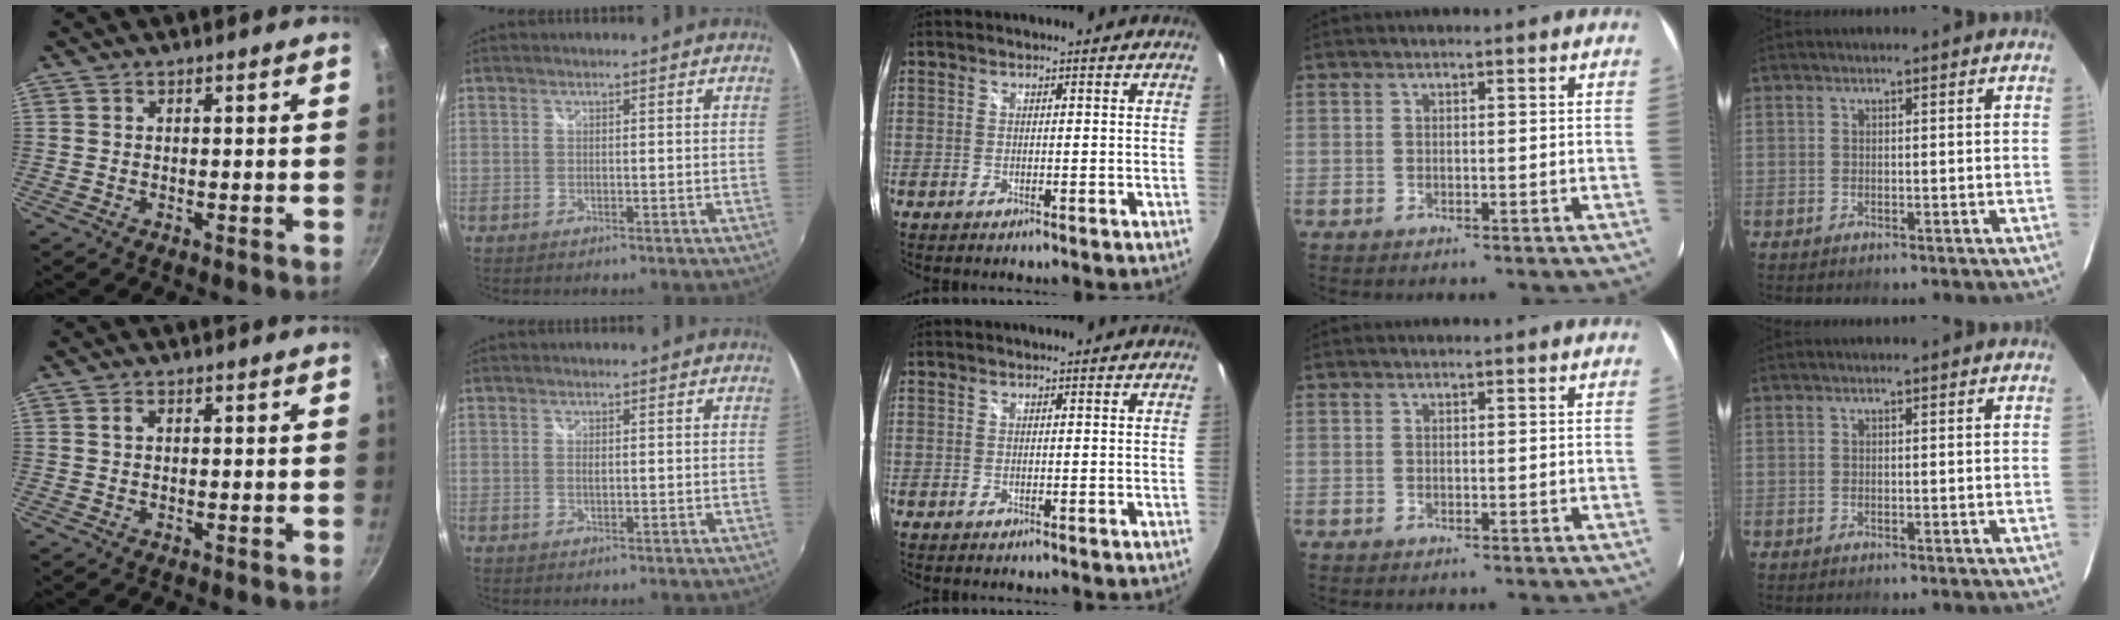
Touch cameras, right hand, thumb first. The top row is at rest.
{"thumb": {"total": 0.9, "force": [0.2, 0.5, 0.6], "torque": [-0.010, 0.005, 0.003]}, "index": {"total": 0.8, "force": [0.1, 0.4, 0.7], "torque": [-0.013, -0.001, 0.000]}}